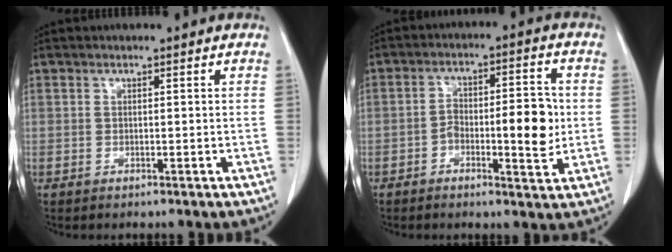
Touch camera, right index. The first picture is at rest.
{"total": 8.5, "force": [-1.3, 2.7, 7.9], "torque": [-0.120, 0.020, -0.016]}